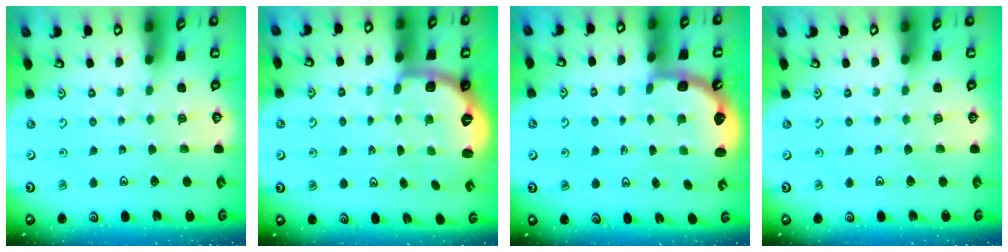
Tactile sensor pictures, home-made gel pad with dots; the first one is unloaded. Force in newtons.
{"total": 2.6, "press": 1.6, "slide": 2.1}
{"total": 2.6, "press": 2.2, "slide": 1.4}
{"total": 0.0}